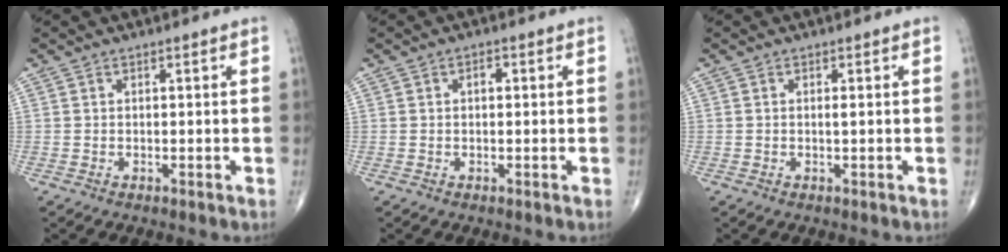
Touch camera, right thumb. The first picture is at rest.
{"total": 1.3, "force": [0.2, 0.8, 1.0], "torque": [-0.013, 0.002, 0.000]}
{"total": 0.5, "force": [0.0, 0.0, 0.5], "torque": [-0.014, -0.002, -0.001]}